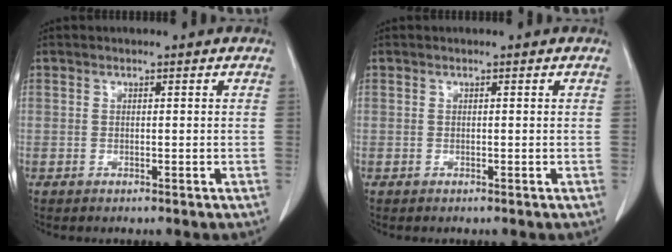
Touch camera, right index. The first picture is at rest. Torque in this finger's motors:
{"motor_torque": [-0.01, 0.07, -0.01, 0.00]}